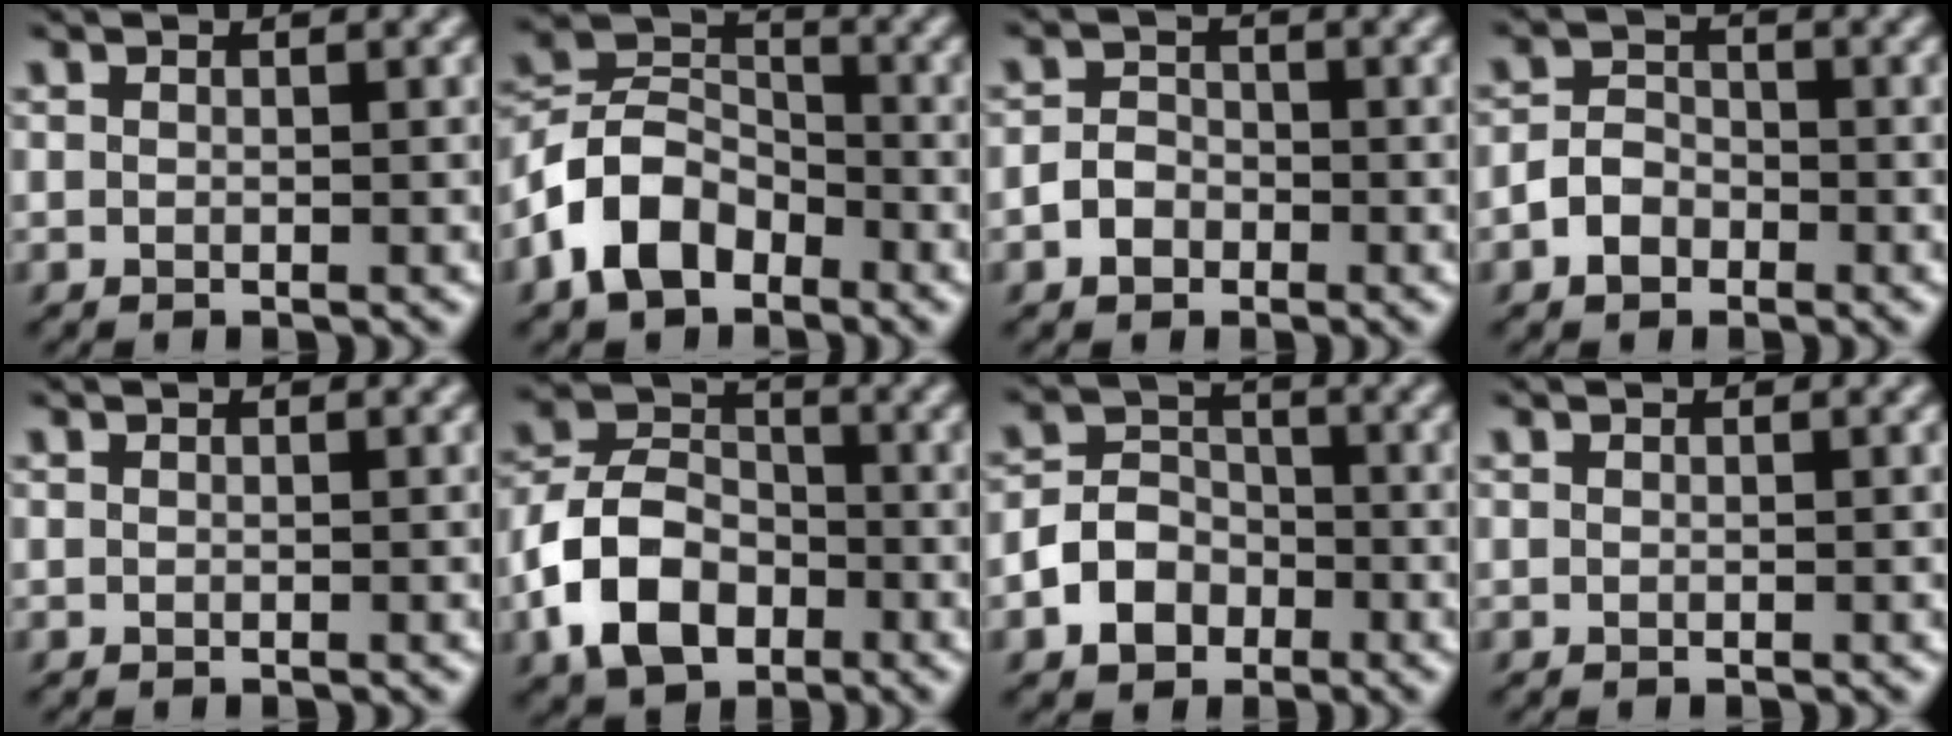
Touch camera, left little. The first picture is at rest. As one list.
[{"total": 6.8, "force": [-3.7, 4.4, 3.6], "torque": [-0.072, 0.007, -0.085]}, {"total": 2.2, "force": [-1.1, 1.7, 0.9], "torque": [-0.010, 0.004, -0.028]}, {"total": 2.6, "force": [-1.4, 1.9, 1.2], "torque": [-0.021, 0.008, -0.029]}, {"total": 0.0}, {"total": 7.9, "force": [-3.1, 5.5, 4.7], "torque": [-0.095, 0.007, -0.072]}, {"total": 4.4, "force": [-2.0, 3.5, 1.9], "torque": [-0.028, 0.003, -0.046]}, {"total": 0.0}]